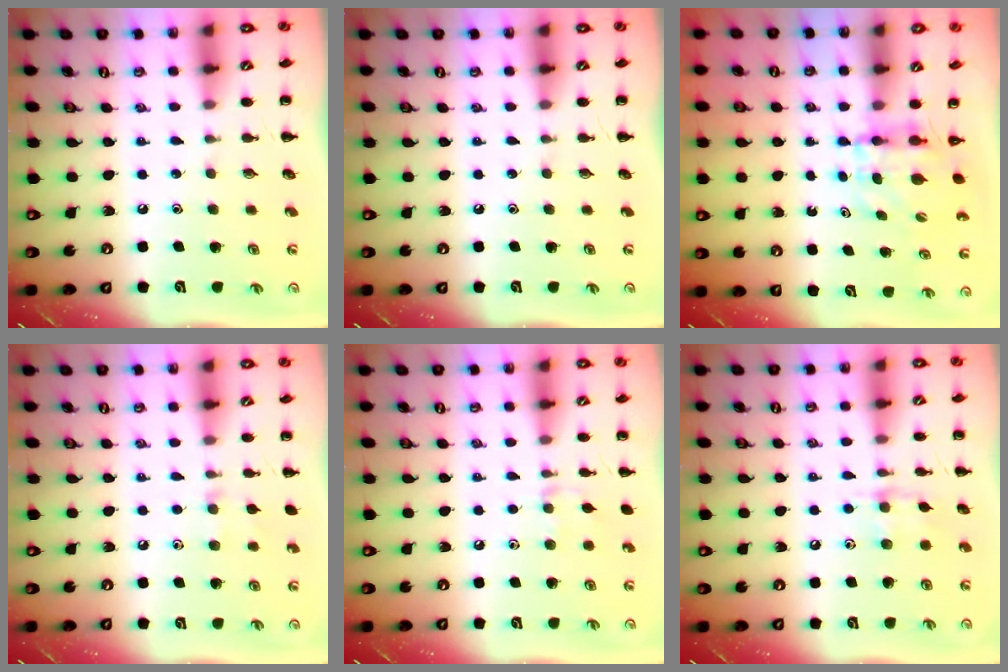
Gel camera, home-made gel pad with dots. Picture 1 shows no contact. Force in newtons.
{"total": 0.0}
{"total": 3.9, "press": 3.9, "slide": 0.1}
{"total": 6.7, "press": 6.4, "slide": 1.8}
{"total": 6.2, "press": 5.8, "slide": 2.0}
{"total": 6.7, "press": 6.7, "slide": 0.5}